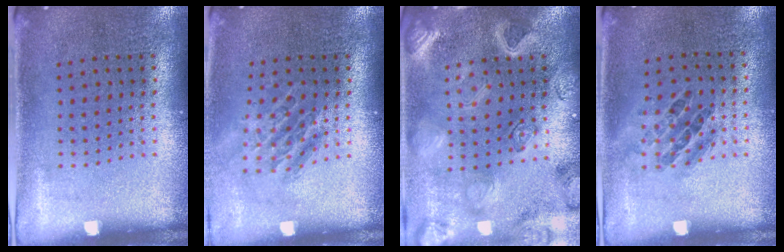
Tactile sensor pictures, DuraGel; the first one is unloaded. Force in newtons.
{"total": 1.4, "press": 1.1, "slide": 0.9}
{"total": 3.4, "press": 3.1, "slide": 1.3}
{"total": 0.9, "press": 0.6, "slide": 0.6}